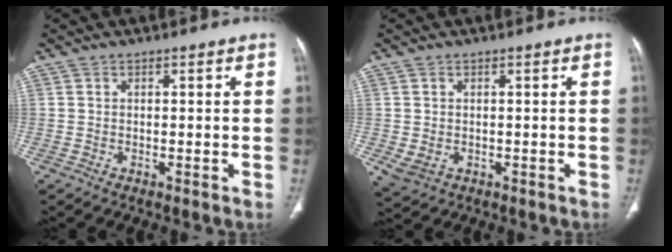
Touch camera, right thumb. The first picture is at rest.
{"total": 3.3, "force": [-0.5, 2.6, 1.9], "torque": [-0.043, -0.003, 0.008]}